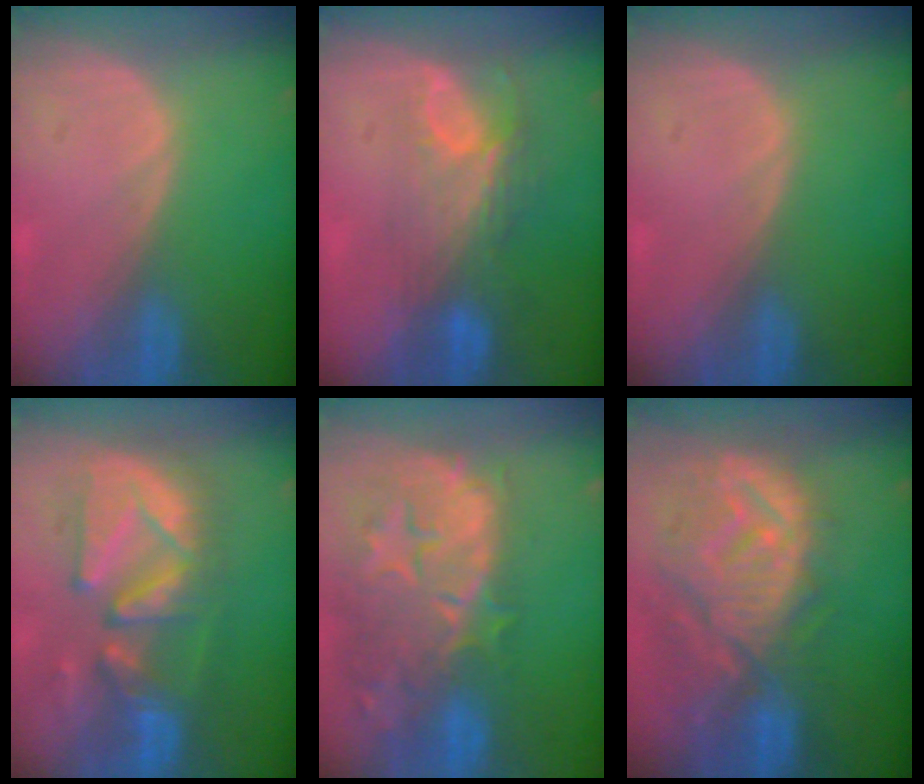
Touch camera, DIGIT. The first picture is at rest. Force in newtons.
{"total": 7.8, "press": 6.9, "slide": 3.8}
{"total": 0.0}
{"total": 10.8, "press": 10.5, "slide": 2.7}
{"total": 14.3, "press": 12.0, "slide": 7.9}
{"total": 12.6, "press": 11.1, "slide": 5.9}